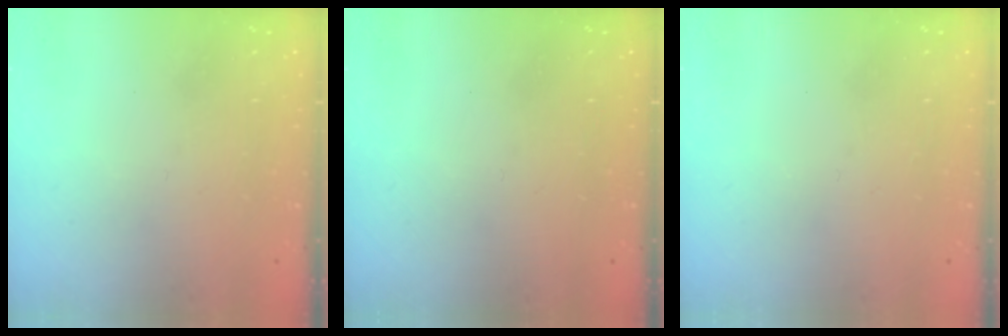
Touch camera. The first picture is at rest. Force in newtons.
{"total": 0.0}
{"total": 0.0}